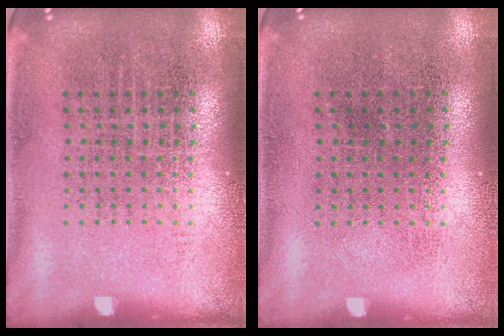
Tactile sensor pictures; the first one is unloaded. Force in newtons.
{"total": 0.0}